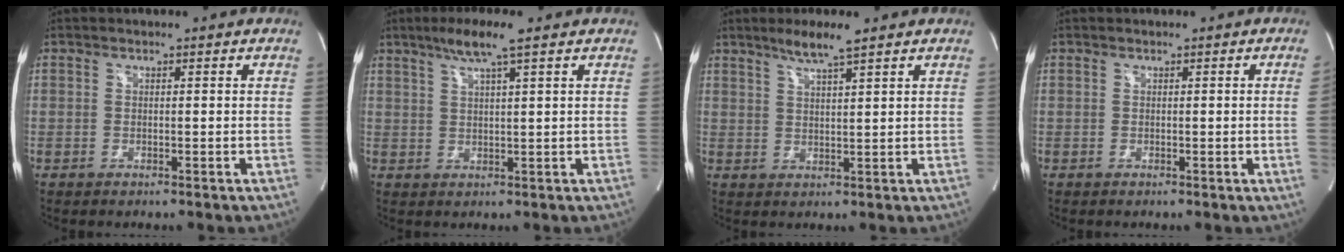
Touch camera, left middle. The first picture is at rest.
{"total": 5.4, "force": [3.5, -0.4, 4.2], "torque": [-0.085, 0.005, 0.066]}
{"total": 4.8, "force": [3.5, -0.2, 3.2], "torque": [-0.067, 0.000, 0.067]}
{"total": 0.0}